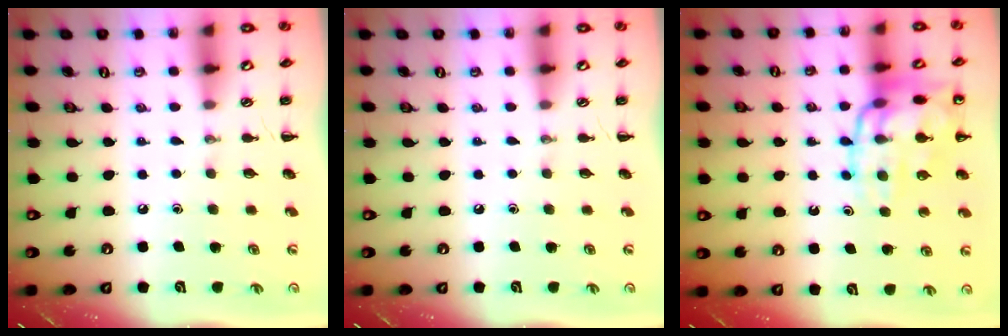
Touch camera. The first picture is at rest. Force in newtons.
{"total": 0.0}
{"total": 16.1, "press": 16.0, "slide": 1.9}